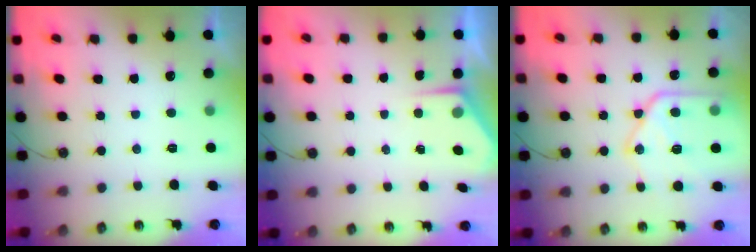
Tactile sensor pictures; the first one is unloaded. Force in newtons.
{"total": 2.8, "press": 2.8, "slide": 0.4}
{"total": 17.8, "press": 17.7, "slide": 1.8}